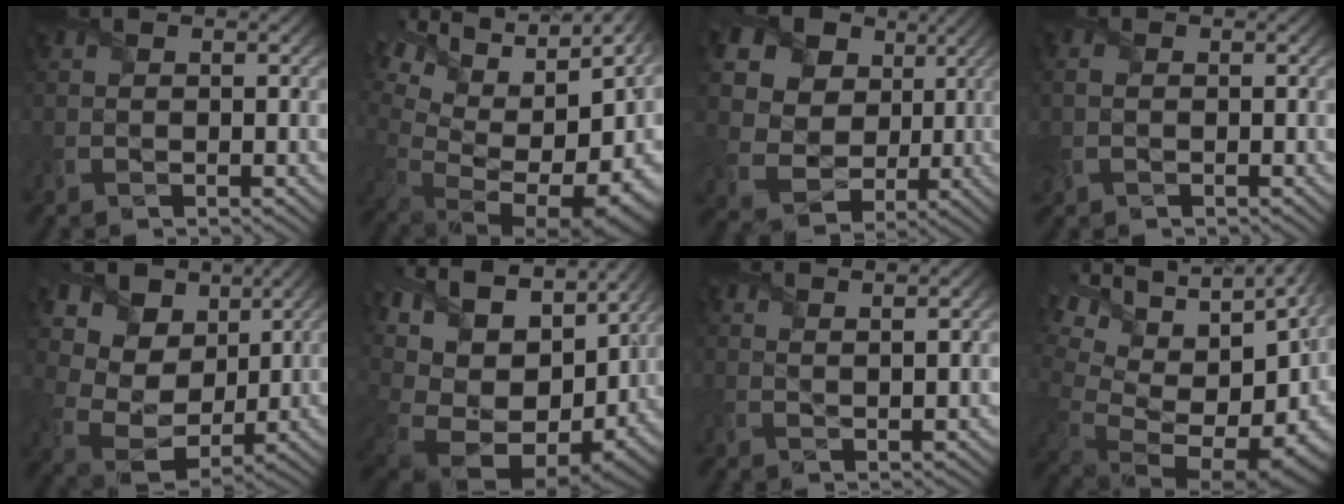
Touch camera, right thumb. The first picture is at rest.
{"total": 18.6, "force": [1.9, 11.2, 14.7], "torque": [-0.263, 0.009, 0.069]}
{"total": 16.1, "force": [7.0, 12.5, 7.4], "torque": [-0.220, 0.052, 0.141]}
{"total": 1.8, "force": [-0.2, 1.3, 1.2], "torque": [-0.039, 0.000, -0.004]}
{"total": 11.6, "force": [6.5, 7.9, 5.5], "torque": [-0.142, 0.021, 0.109]}
{"total": 17.5, "force": [2.2, 11.4, 13.1], "torque": [-0.264, -0.012, 0.095]}
{"total": 3.9, "force": [3.3, -0.1, 2.1], "torque": [-0.030, -0.003, 0.052]}
{"total": 19.3, "force": [0.3, 12.4, 14.8], "torque": [-0.259, 0.003, 0.020]}